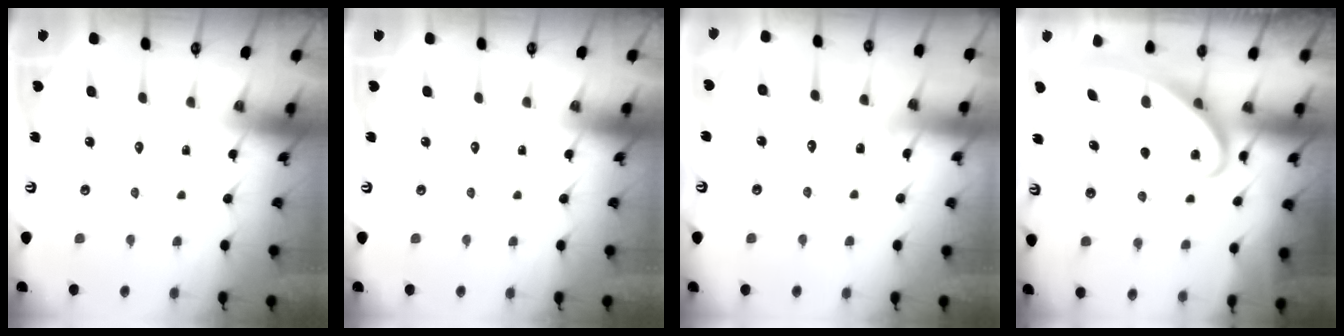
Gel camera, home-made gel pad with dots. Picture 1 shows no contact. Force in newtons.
{"total": 0.0}
{"total": 6.0, "press": 6.0, "slide": 0.5}
{"total": 2.7, "press": 2.7, "slide": 0.4}